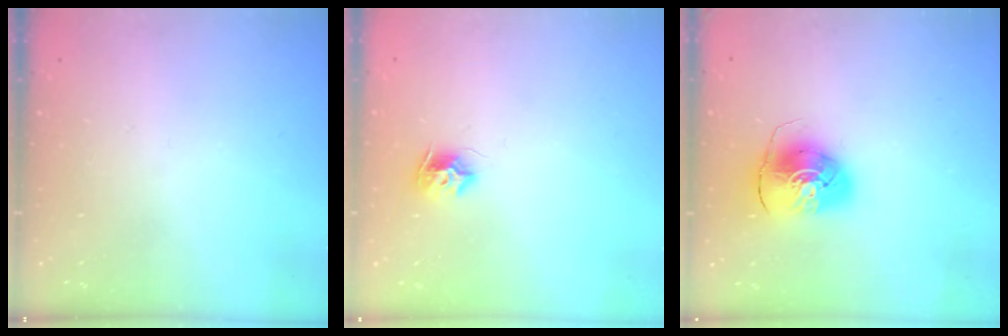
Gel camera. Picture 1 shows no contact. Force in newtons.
{"total": 7.5, "press": 7.5, "slide": 0.1}
{"total": 9.3, "press": 9.2, "slide": 1.1}